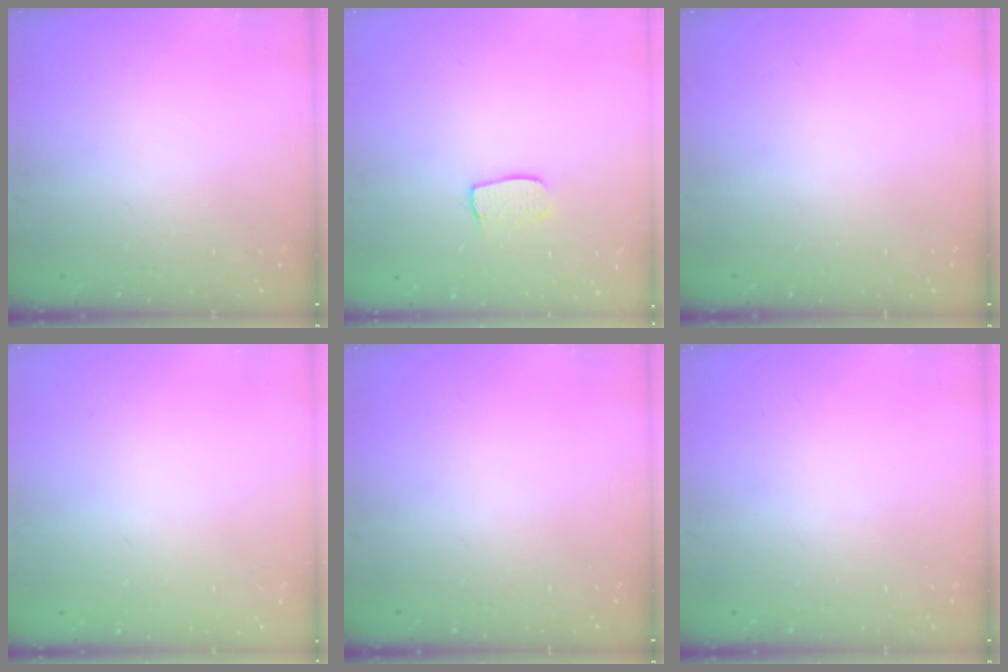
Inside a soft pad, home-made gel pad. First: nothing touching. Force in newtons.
{"total": 6.8, "press": 6.8, "slide": 0.4}
{"total": 0.0}
{"total": 0.0}
{"total": 0.0}
{"total": 0.0}